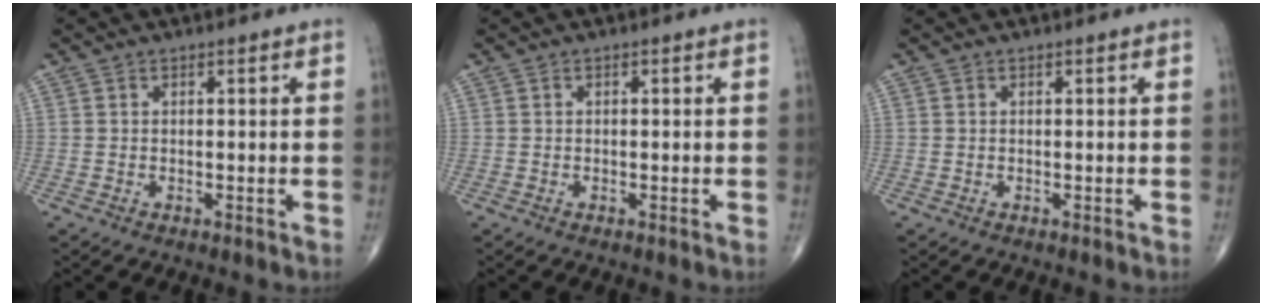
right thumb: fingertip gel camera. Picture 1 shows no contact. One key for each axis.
{"total": 0.0}
{"total": 0.0}